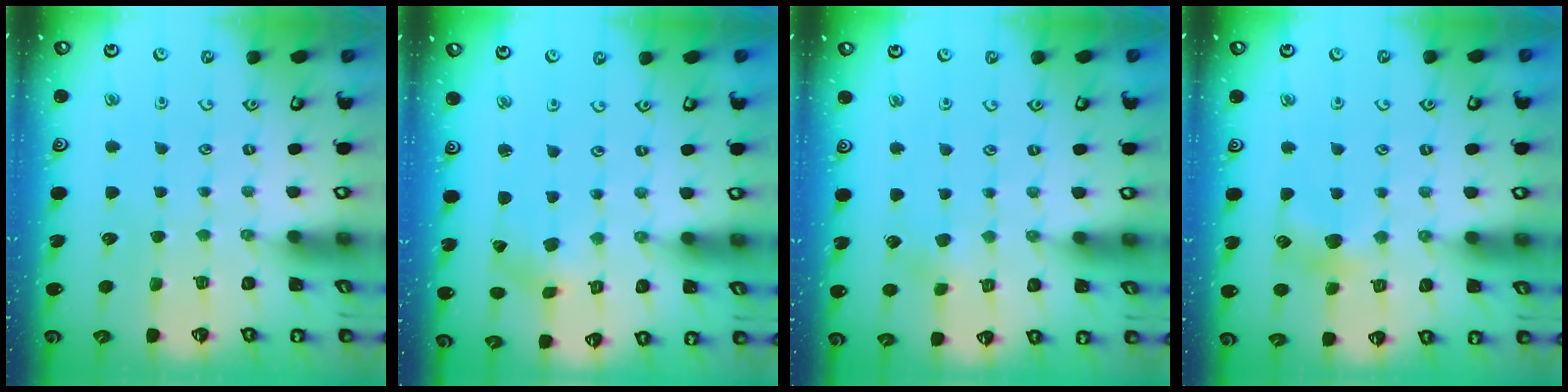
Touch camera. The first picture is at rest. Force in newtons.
{"total": 0.7, "press": 0.7, "slide": 0.1}
{"total": 3.4, "press": 3.3, "slide": 0.7}
{"total": 5.9, "press": 5.8, "slide": 1.3}